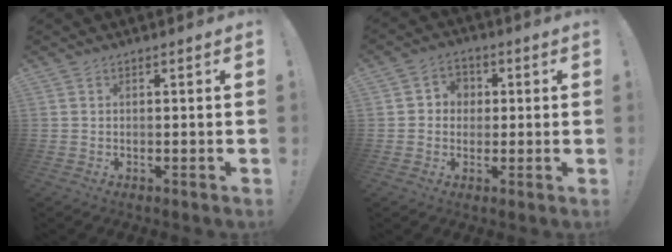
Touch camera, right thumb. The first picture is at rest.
{"total": 5.3, "force": [0.1, 5.2, 1.4], "torque": [-0.020, 0.007, 0.004]}